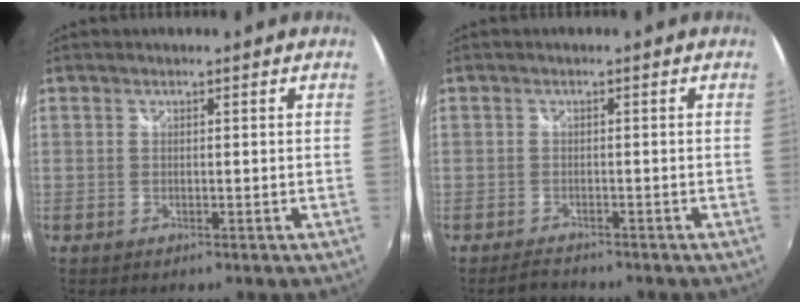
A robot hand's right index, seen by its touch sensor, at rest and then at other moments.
{"total": 2.5, "force": [-2.3, 1.0, 0.4], "torque": [-0.020, 0.000, -0.042]}